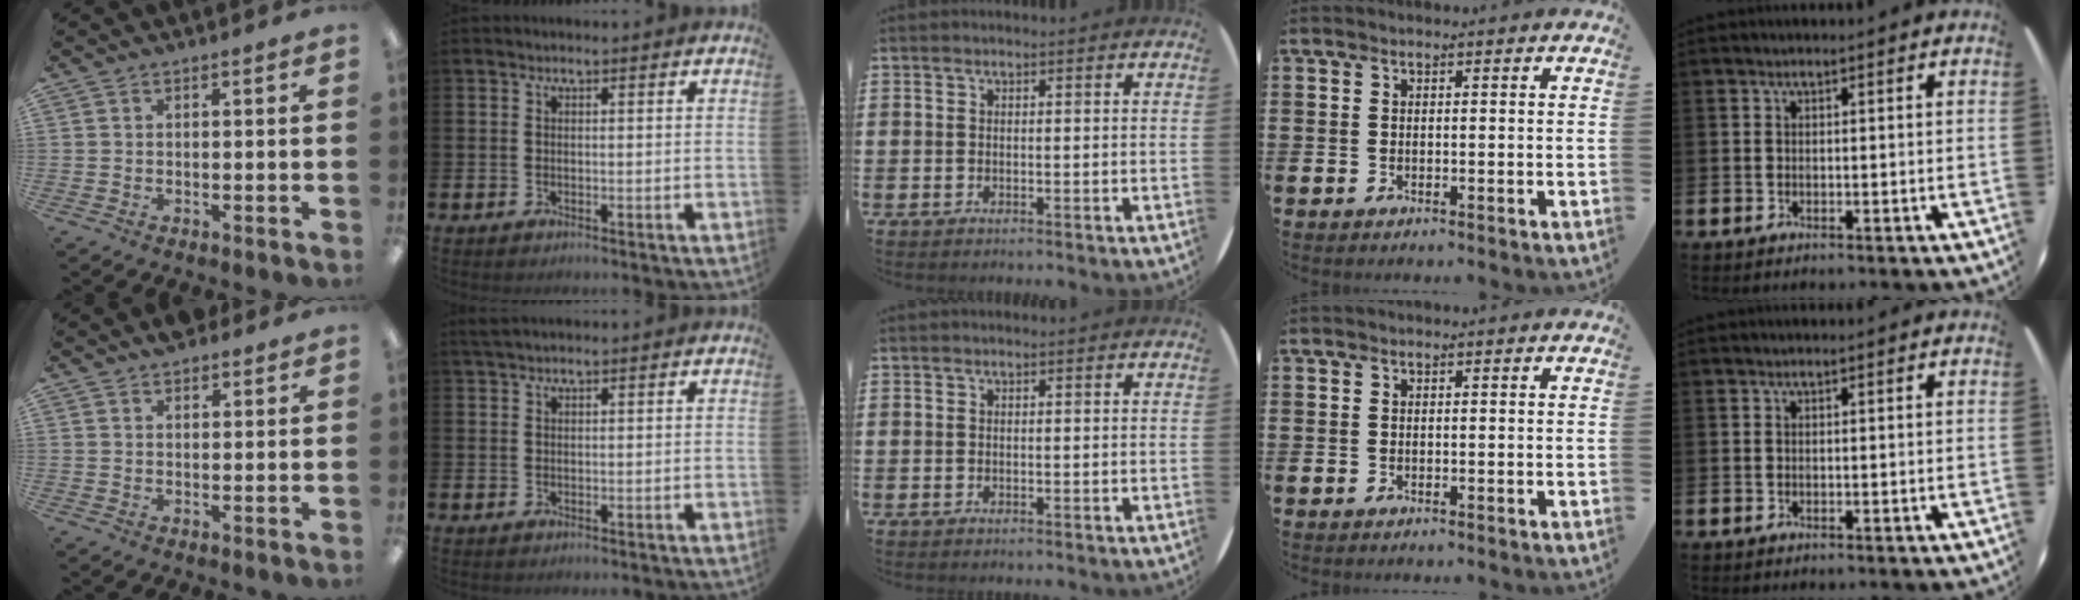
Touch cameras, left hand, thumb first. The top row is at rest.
{"thumb": {"total": 2.4, "force": [2.0, 0.9, 0.8], "torque": [-0.010, -0.004, 0.035]}, "index": {"total": 1.4, "force": [1.3, 0.3, 0.6], "torque": [-0.006, 0.001, 0.021]}}